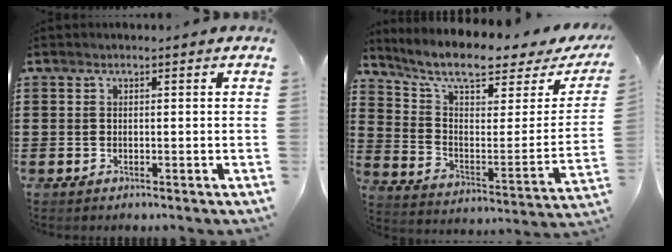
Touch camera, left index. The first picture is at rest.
{"total": 7.9, "force": [6.2, 1.3, 4.7], "torque": [-0.113, -0.047, 0.102]}